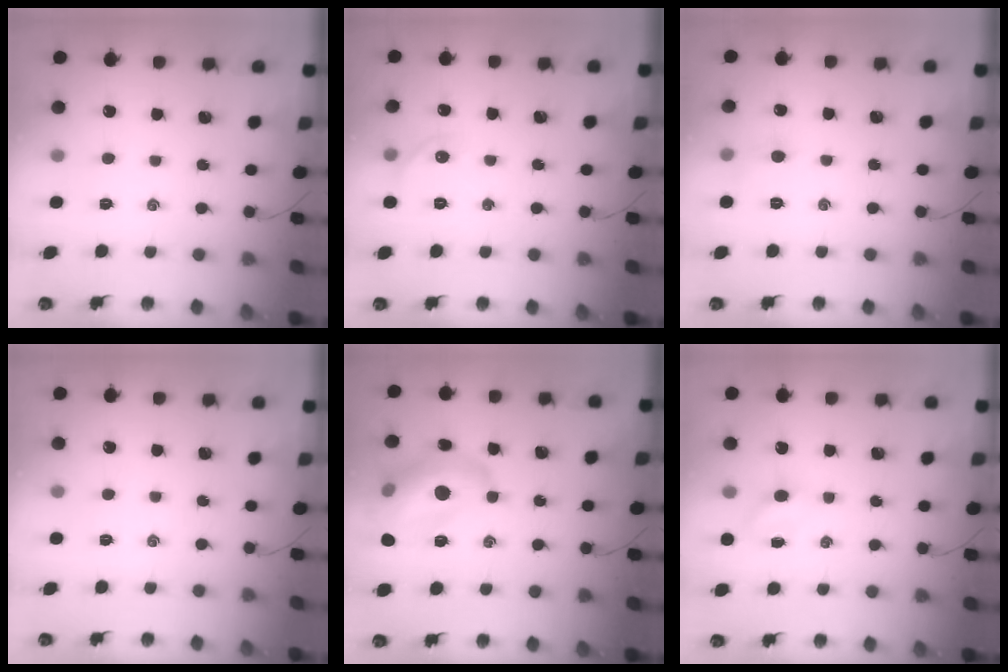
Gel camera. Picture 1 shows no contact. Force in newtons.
{"total": 5.8, "press": 5.6, "slide": 1.2}
{"total": 4.5, "press": 4.2, "slide": 1.5}
{"total": 0.0}
{"total": 17.3, "press": 17.1, "slide": 2.7}
{"total": 2.8, "press": 2.7, "slide": 0.9}